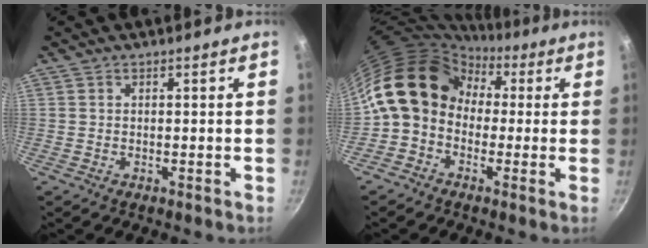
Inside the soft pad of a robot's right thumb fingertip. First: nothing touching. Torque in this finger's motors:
{"motor_torque": [1.79, 3.23, 1.29, -1.17, 0.63]}